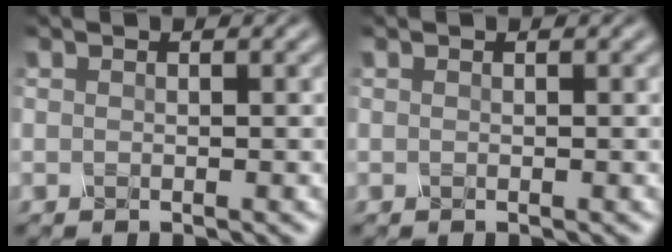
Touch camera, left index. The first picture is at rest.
{"total": 0.0}